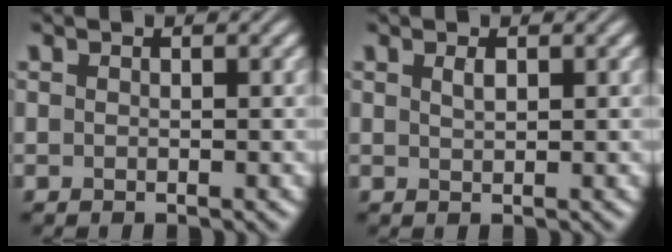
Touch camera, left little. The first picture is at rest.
{"total": 0.9, "force": [0.5, 0.3, 0.7], "torque": [-0.015, 0.001, 0.011]}